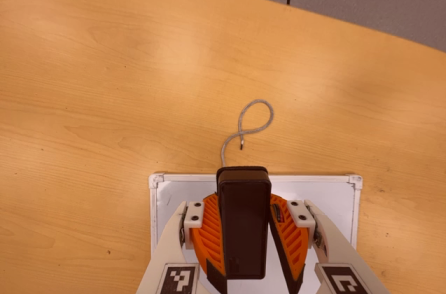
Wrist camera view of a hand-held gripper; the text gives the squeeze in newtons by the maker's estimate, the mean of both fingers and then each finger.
{"total": 9.4, "left": 8.8, "right": 10.1}